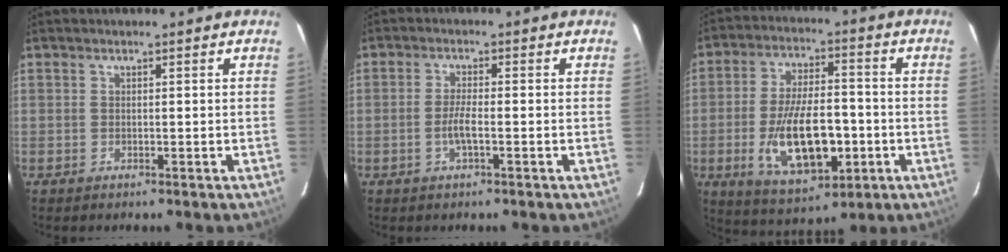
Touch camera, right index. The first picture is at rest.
{"total": 3.1, "force": [-1.1, 0.3, 2.9], "torque": [-0.058, -0.003, -0.021]}
{"total": 16.1, "force": [-4.1, 7.1, 13.9], "torque": [-0.269, -0.010, -0.053]}